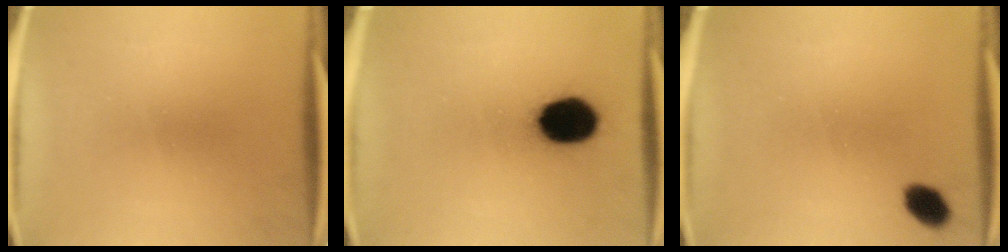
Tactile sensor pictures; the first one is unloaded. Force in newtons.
{"total": 14.1}
{"total": 4.2}